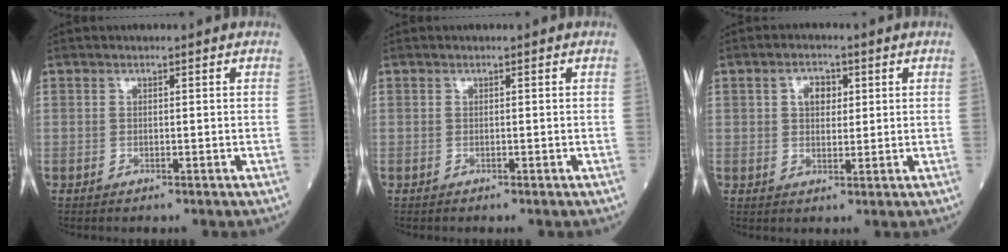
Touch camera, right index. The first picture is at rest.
{"total": 0.0}
{"total": 3.5, "force": [1.1, 2.3, 2.4], "torque": [-0.042, 0.008, 0.020]}